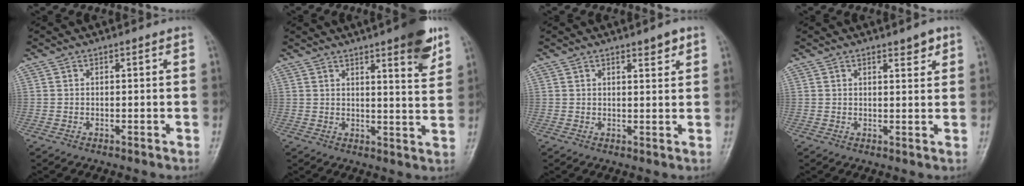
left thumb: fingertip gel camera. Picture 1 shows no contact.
{"total": 7.3, "force": [4.3, 1.2, 5.7], "torque": [-0.069, -0.021, 0.055]}
{"total": 2.8, "force": [1.9, 0.7, 2.0], "torque": [-0.023, -0.012, 0.027]}
{"total": 2.9, "force": [2.0, 0.9, 1.9], "torque": [-0.020, -0.012, 0.028]}